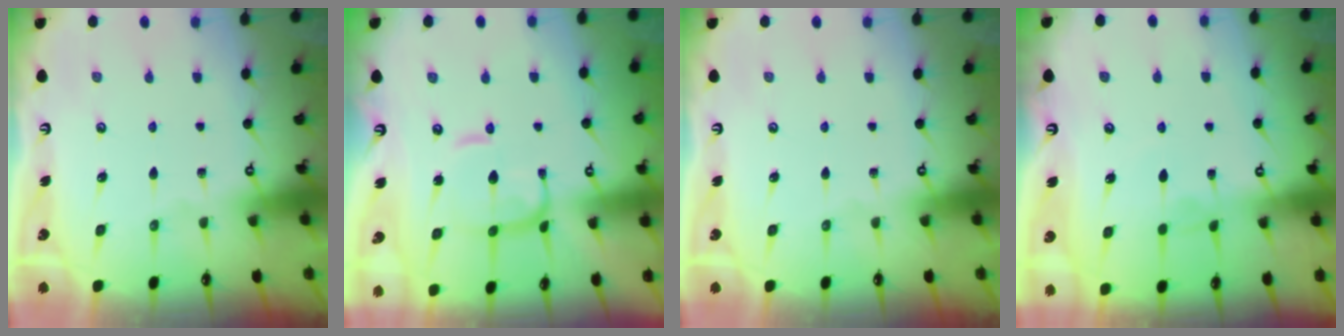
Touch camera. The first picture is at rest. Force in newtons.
{"total": 3.3, "press": 3.2, "slide": 0.6}
{"total": 0.0}
{"total": 2.9, "press": 2.9, "slide": 0.3}